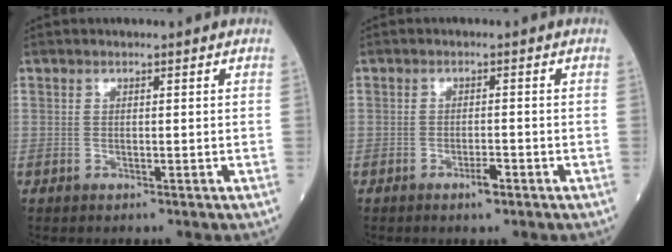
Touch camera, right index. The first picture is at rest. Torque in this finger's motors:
{"motor_torque": [0.41, -0.13, 0.09, 0.01]}